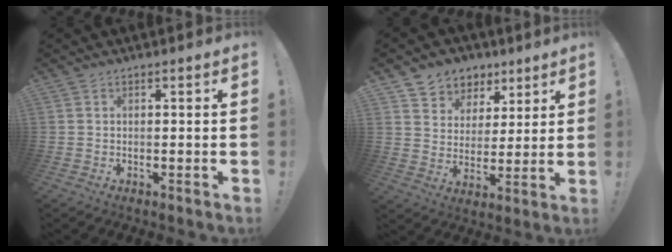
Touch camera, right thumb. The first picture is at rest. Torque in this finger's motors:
{"motor_torque": [0.02, 0.03, 0.06, 0.06, 0.00]}